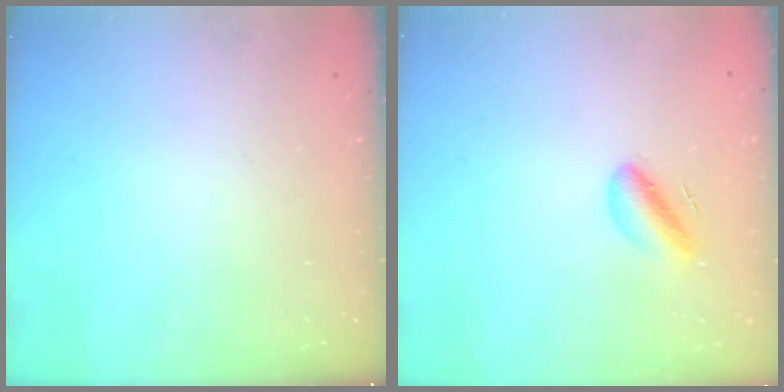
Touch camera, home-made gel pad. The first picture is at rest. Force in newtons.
{"total": 5.2, "press": 4.9, "slide": 1.8}